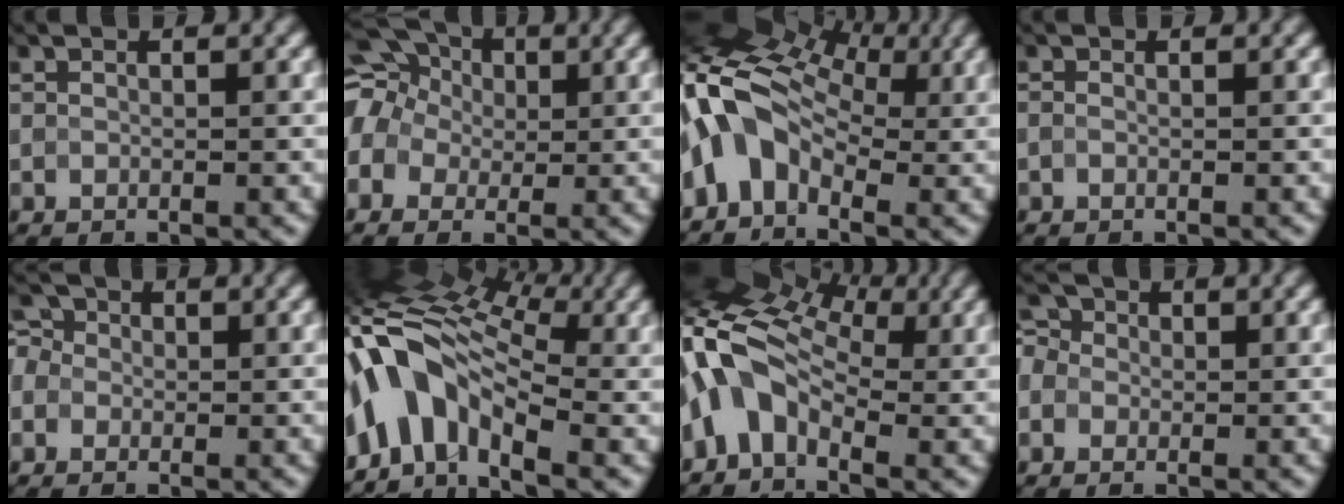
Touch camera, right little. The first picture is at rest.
{"total": 12.4, "force": [2.9, 10.4, 6.2], "torque": [-0.153, 0.047, 0.011]}
{"total": 9.7, "force": [0.1, 6.8, 6.9], "torque": [-0.130, 0.015, -0.021]}
{"total": 0.6, "force": [0.1, 0.3, 0.5], "torque": [-0.009, -0.006, -0.009]}
{"total": 5.0, "force": [-0.4, 4.5, 2.1], "torque": [-0.049, 0.026, -0.040]}
{"total": 11.2, "force": [-2.3, 6.7, 8.7], "torque": [-0.159, 0.019, -0.062]}
{"total": 8.8, "force": [-0.4, 5.8, 6.6], "torque": [-0.122, 0.017, -0.033]}
{"total": 3.6, "force": [0.2, 3.3, 1.5], "torque": [-0.025, 0.021, -0.023]}